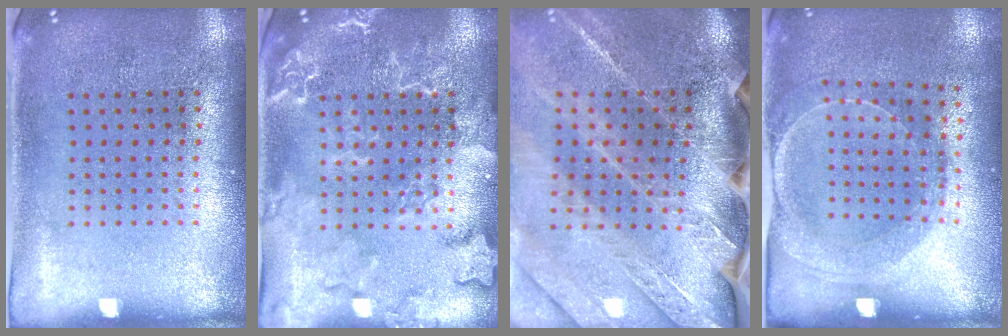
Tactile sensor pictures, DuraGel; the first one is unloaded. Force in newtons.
{"total": 2.4, "press": 2.3, "slide": 0.5}
{"total": 3.9, "press": 3.4, "slide": 2.0}
{"total": 1.5, "press": 1.5, "slide": 0.4}